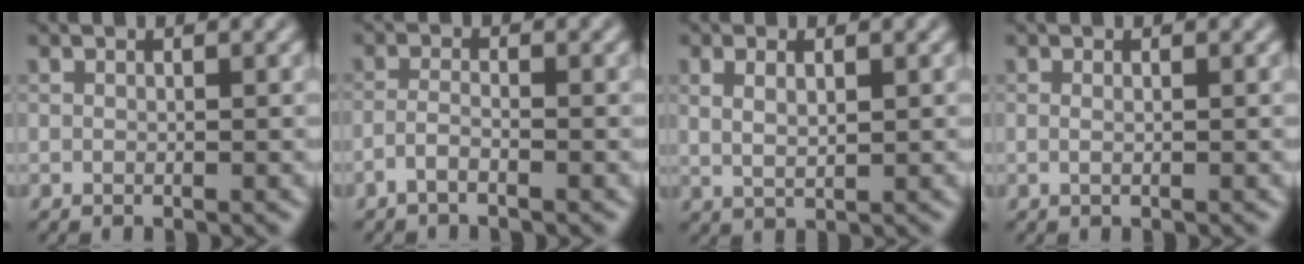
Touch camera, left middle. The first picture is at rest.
{"total": 1.4, "force": [-0.9, 0.3, 0.9], "torque": [-0.020, 0.004, -0.023]}
{"total": 2.0, "force": [0.9, 0.7, 1.6], "torque": [-0.034, -0.001, 0.020]}
{"total": 0.6, "force": [0.2, 0.2, 0.5], "torque": [-0.012, -0.001, -0.002]}